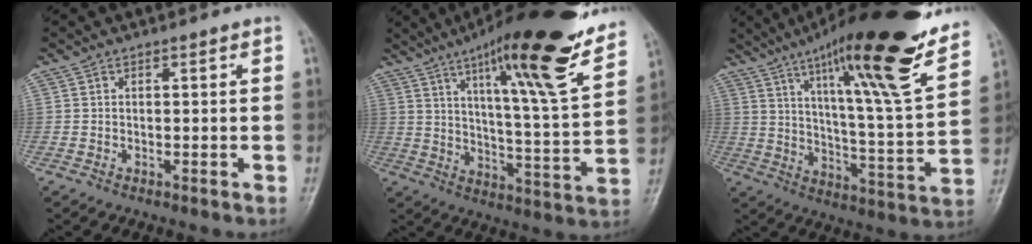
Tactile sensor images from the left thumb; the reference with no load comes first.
{"total": 24.2, "force": [15.5, 3.6, 18.2], "torque": [-0.248, -0.057, 0.234]}
{"total": 27.0, "force": [17.5, 3.8, 20.3], "torque": [-0.290, -0.056, 0.268]}